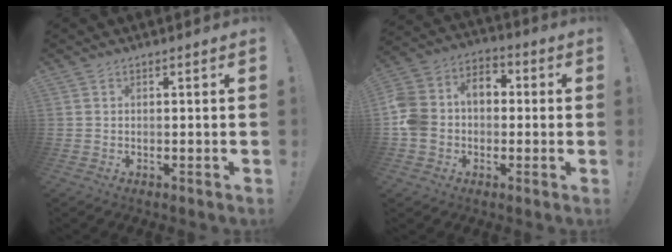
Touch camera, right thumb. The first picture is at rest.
{"total": 12.1, "force": [-0.7, 10.2, 6.4], "torque": [-0.126, 0.026, -0.008]}